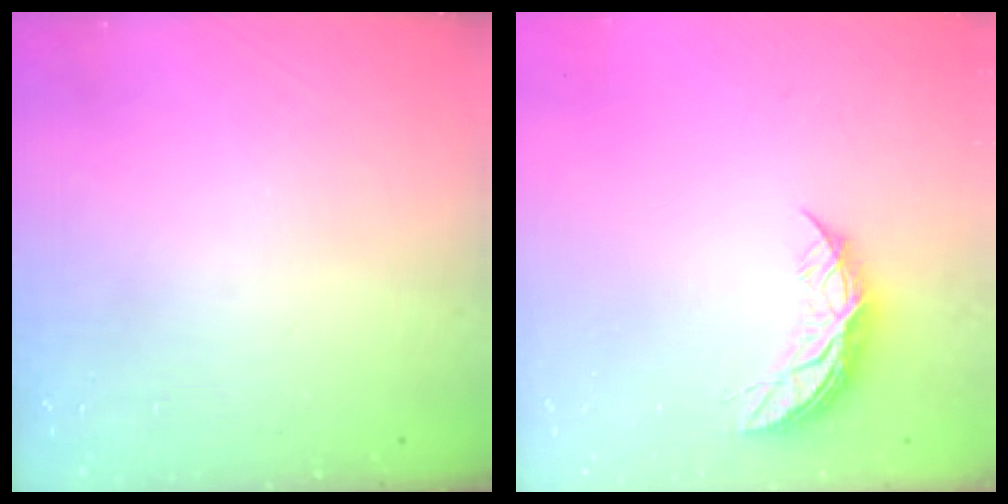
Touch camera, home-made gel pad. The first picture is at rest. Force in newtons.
{"total": 8.8, "press": 8.8, "slide": 0.5}